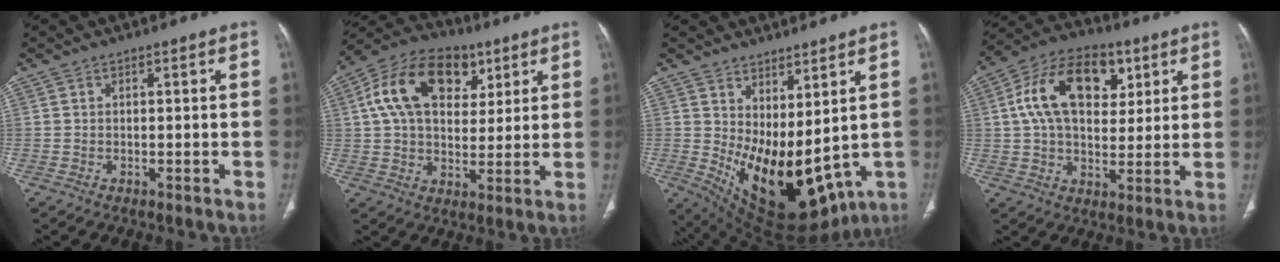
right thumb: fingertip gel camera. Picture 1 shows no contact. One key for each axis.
{"total": 18.3, "fx": 6.3, "fy": 12.0, "fz": 12.3, "tx": -0.195, "ty": 0.003, "tz": 0.101}
{"total": 17.8, "fx": 1.8, "fy": 8.7, "fz": 15.4, "tx": -0.237, "ty": -0.043, "tz": 0.066}
{"total": 17.9, "fx": 5.5, "fy": 11.1, "fz": 12.9, "tx": -0.195, "ty": 0.004, "tz": 0.087}